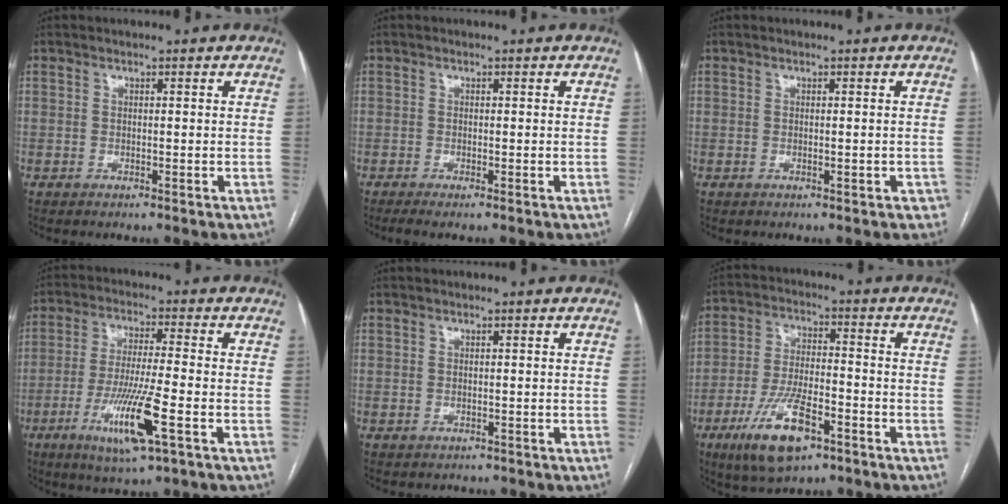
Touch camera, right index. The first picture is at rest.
{"total": 2.0, "force": [-1.4, -0.1, 1.3], "torque": [-0.023, -0.004, -0.025]}
{"total": 1.0, "force": [-0.4, 0.4, 0.9], "torque": [-0.007, 0.001, 0.000]}
{"total": 11.3, "force": [-4.4, 0.3, 10.4], "torque": [-0.203, -0.019, -0.078]}
{"total": 1.5, "force": [-1.2, 0.8, 0.1], "torque": [-0.004, 0.000, -0.014]}
{"total": 12.1, "force": [-6.4, 4.4, 9.2], "torque": [-0.184, -0.005, -0.107]}